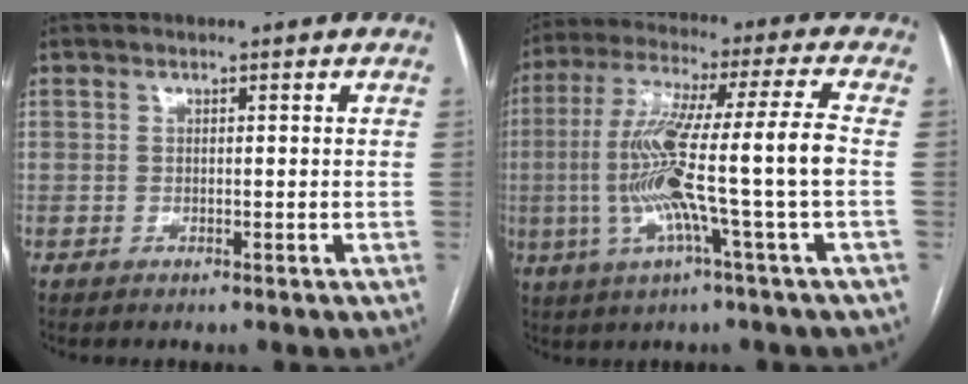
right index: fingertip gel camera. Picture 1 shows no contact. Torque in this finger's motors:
{"motor_torque": [2.04, -0.10, 0.53, 0.21]}